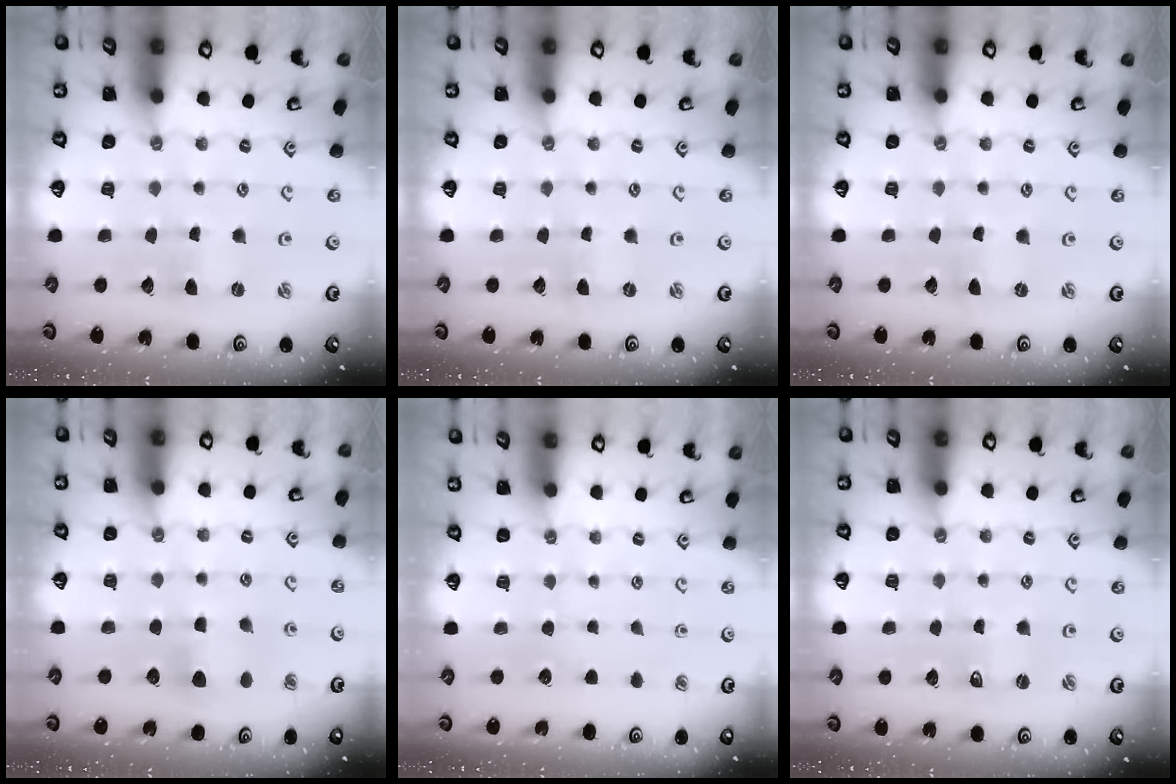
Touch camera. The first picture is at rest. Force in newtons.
{"total": 0.0}
{"total": 0.0}
{"total": 5.5, "press": 5.5, "slide": 0.7}
{"total": 0.0}
{"total": 2.3, "press": 2.2, "slide": 0.4}